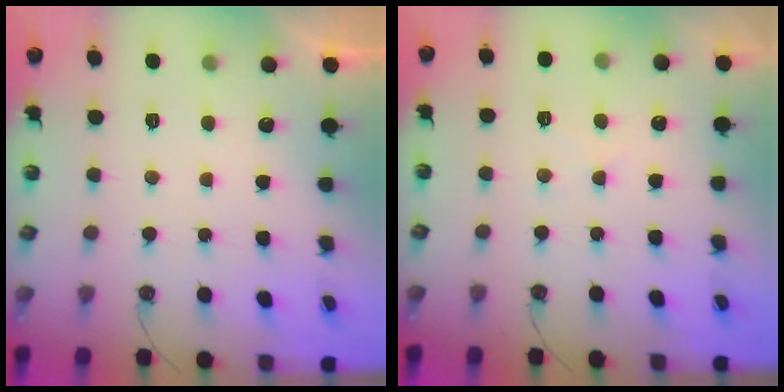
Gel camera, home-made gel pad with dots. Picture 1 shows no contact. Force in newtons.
{"total": 5.6, "press": 5.5, "slide": 1.0}